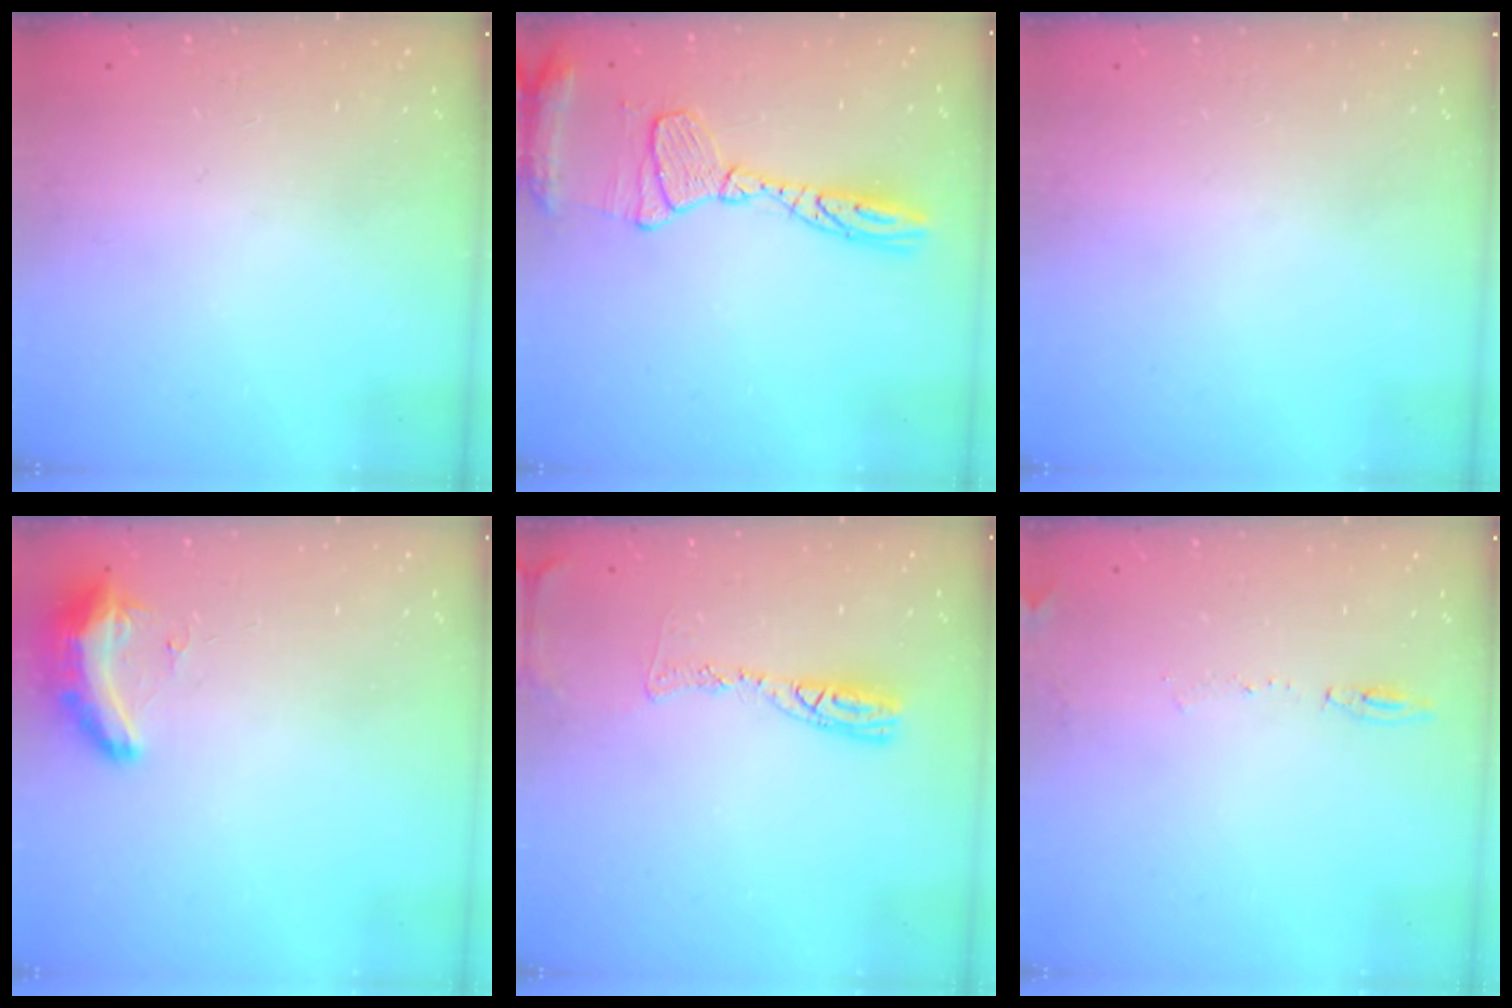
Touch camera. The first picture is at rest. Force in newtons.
{"total": 15.2, "press": 15.1, "slide": 1.3}
{"total": 0.0}
{"total": 8.3, "press": 8.2, "slide": 1.2}
{"total": 9.2, "press": 9.2, "slide": 0.9}
{"total": 6.3, "press": 5.7, "slide": 2.6}